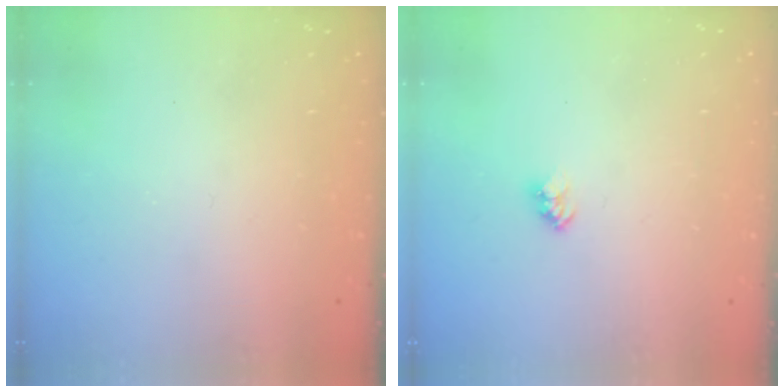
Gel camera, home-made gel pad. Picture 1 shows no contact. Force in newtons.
{"total": 2.4, "press": 2.4, "slide": 0.2}